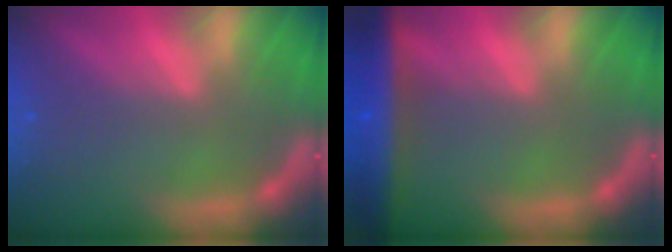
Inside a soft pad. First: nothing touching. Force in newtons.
{"total": 8.0}